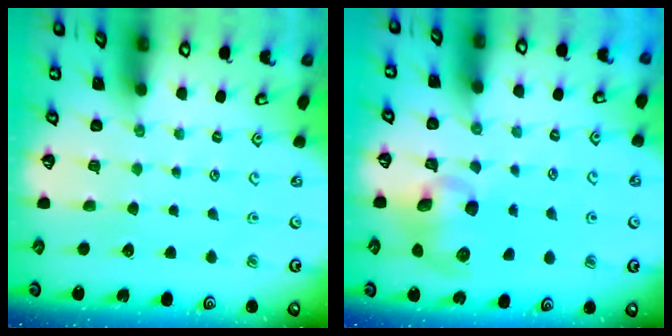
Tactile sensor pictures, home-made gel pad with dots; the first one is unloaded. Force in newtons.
{"total": 9.7, "press": 9.6, "slide": 1.3}